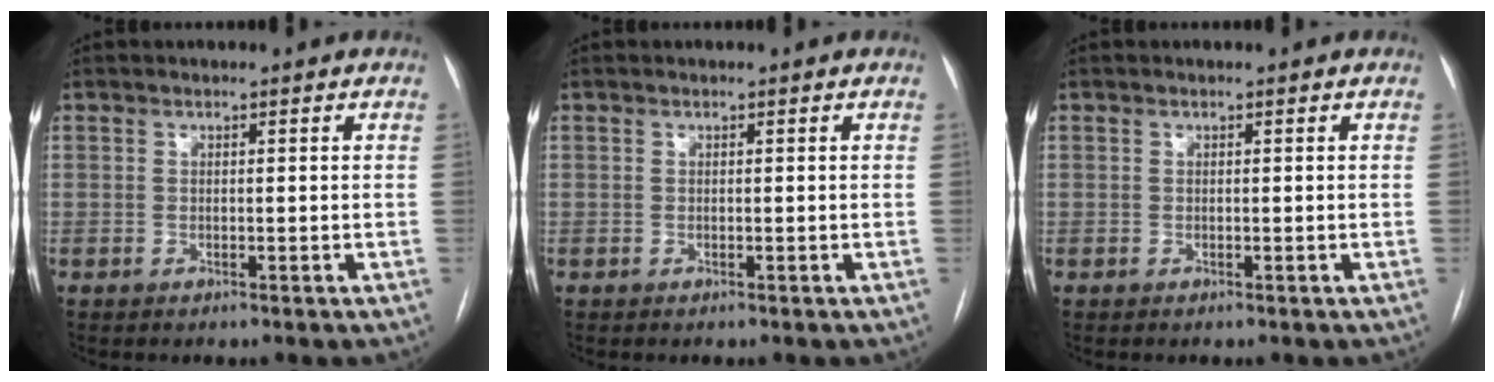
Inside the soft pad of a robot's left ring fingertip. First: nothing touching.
{"total": 0.0}
{"total": 0.0}